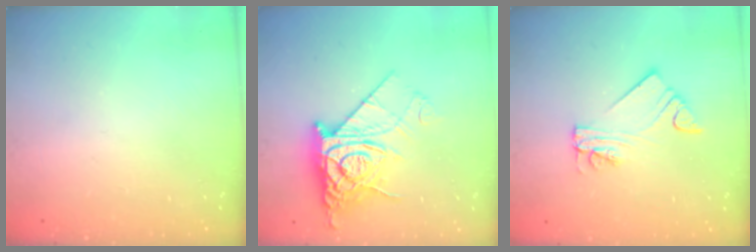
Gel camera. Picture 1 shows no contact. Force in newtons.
{"total": 12.2, "press": 12.2, "slide": 1.1}
{"total": 4.5, "press": 4.5, "slide": 0.3}